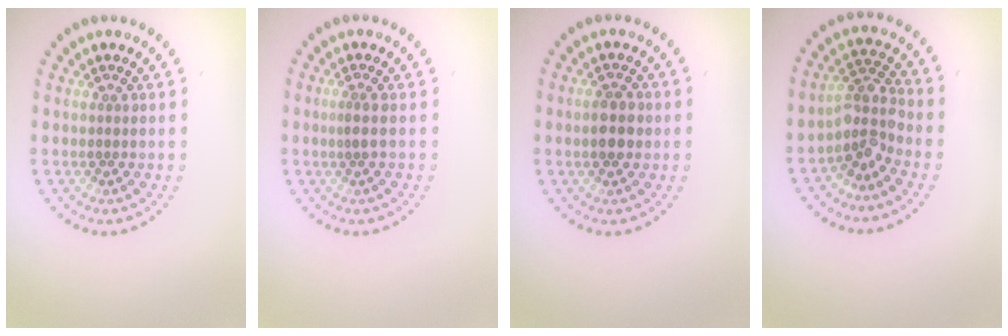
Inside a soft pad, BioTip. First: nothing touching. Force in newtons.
{"total": 0.8, "press": 0.5, "slide": 0.6}
{"total": 2.4, "press": 2.4, "slide": 0.1}
{"total": 3.3, "press": 2.4, "slide": 2.3}